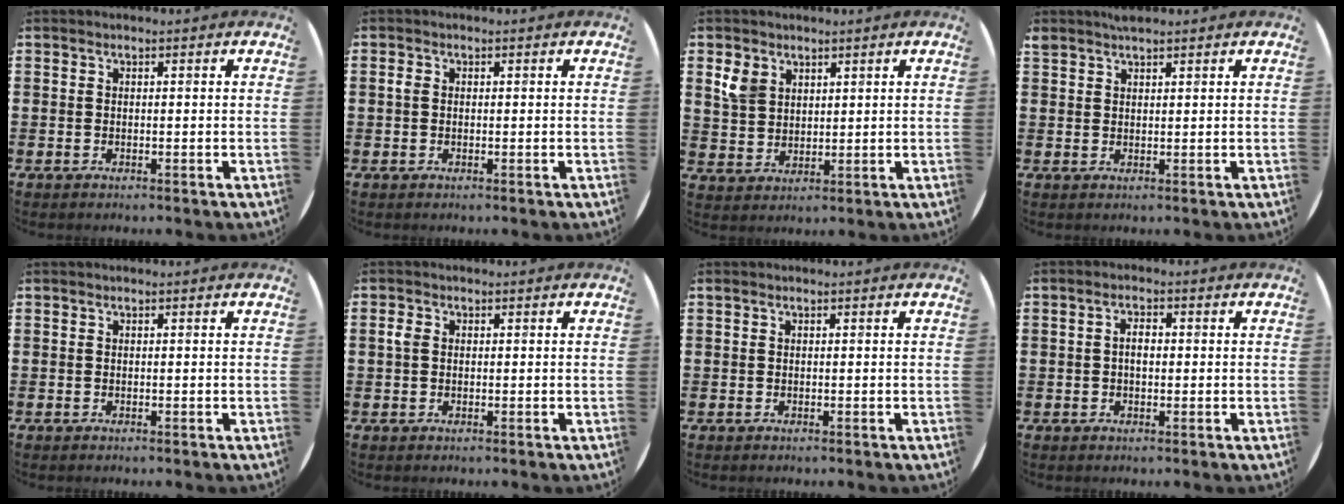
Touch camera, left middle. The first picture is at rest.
{"total": 0.9, "force": [0.1, 0.8, 0.6], "torque": [-0.013, 0.006, 0.001]}
{"total": 3.9, "force": [2.4, 2.8, 1.3], "torque": [-0.034, 0.009, 0.047]}
{"total": 1.5, "force": [1.5, 0.3, 0.2], "torque": [-0.005, 0.003, 0.028]}
{"total": 0.0}
{"total": 1.5, "force": [0.3, 1.1, 0.9], "torque": [-0.021, 0.009, 0.005]}
{"total": 0.0}
{"total": 2.3, "force": [0.1, 1.1, 2.1], "torque": [-0.032, 0.004, -0.002]}